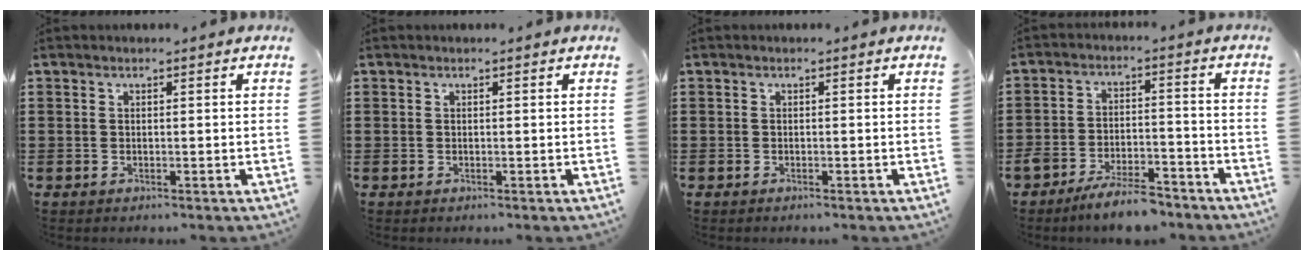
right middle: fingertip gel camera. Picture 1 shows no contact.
{"total": 0.0}
{"total": 0.0}
{"total": 7.1, "force": [-6.4, 1.3, 2.7], "torque": [-0.057, 0.009, -0.125]}